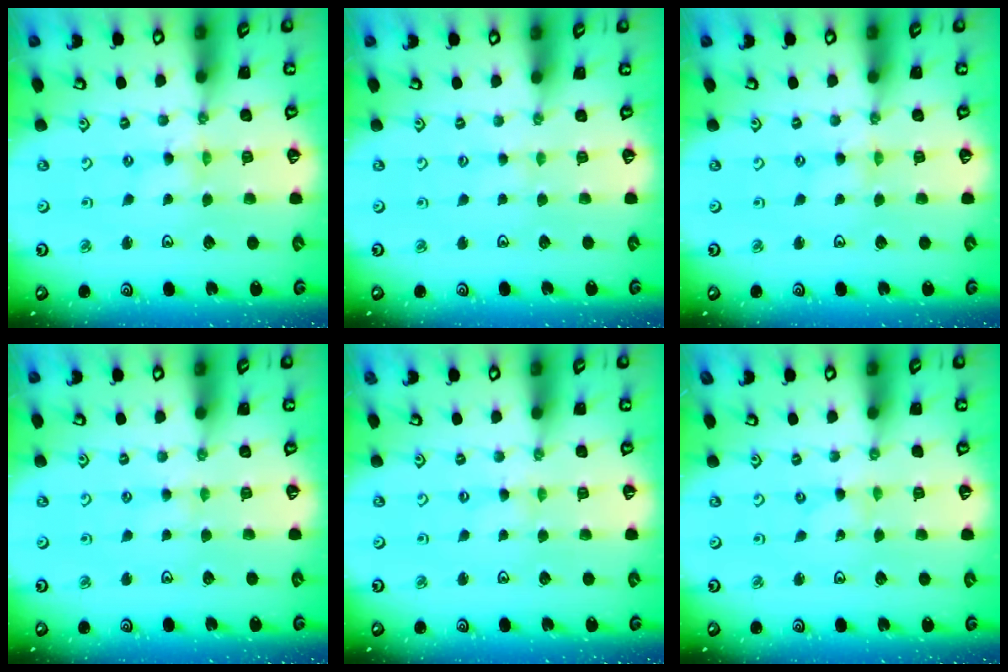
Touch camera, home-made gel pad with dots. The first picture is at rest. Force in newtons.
{"total": 1.7, "press": 1.7, "slide": 0.3}
{"total": 0.6, "press": 0.6, "slide": 0.1}
{"total": 2.1, "press": 2.1, "slide": 0.3}
{"total": 1.2, "press": 1.2, "slide": 0.3}
{"total": 0.0}